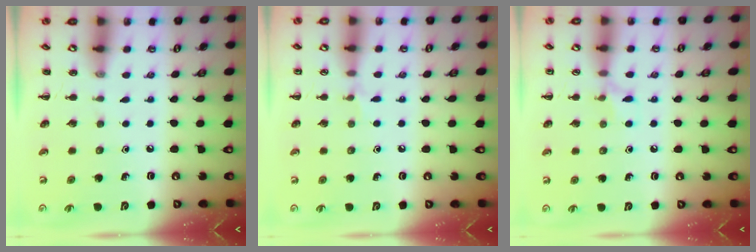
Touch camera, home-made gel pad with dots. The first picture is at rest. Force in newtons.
{"total": 3.7, "press": 3.5, "slide": 1.3}
{"total": 5.9, "press": 5.7, "slide": 1.6}